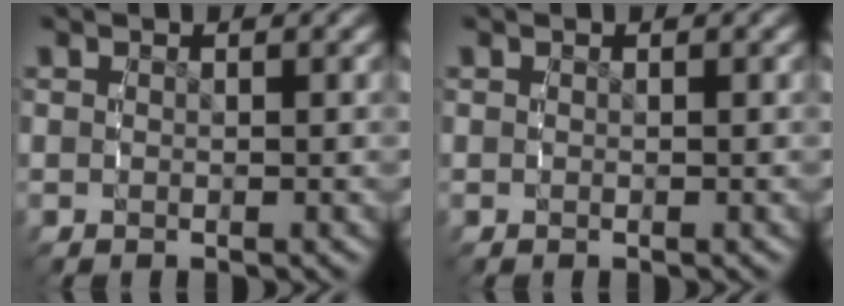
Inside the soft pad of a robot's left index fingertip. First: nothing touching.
{"total": 0.0}